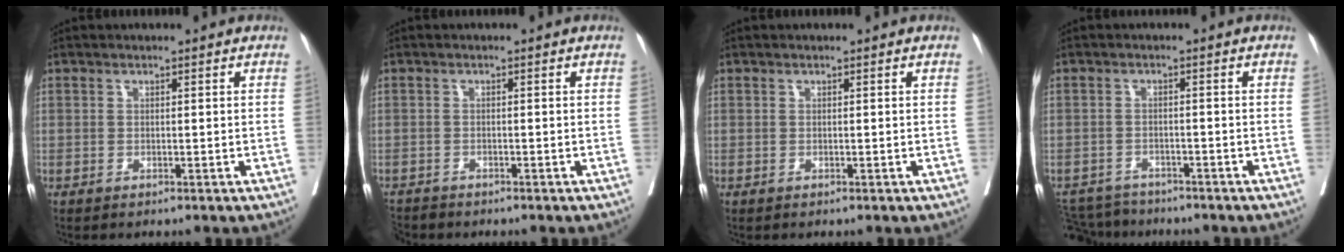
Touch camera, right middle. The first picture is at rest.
{"total": 3.1, "force": [-2.9, 1.1, 0.0], "torque": [-0.001, -0.007, -0.053]}
{"total": 0.0}
{"total": 6.7, "force": [-6.3, 2.1, 0.5], "torque": [-0.006, -0.003, -0.099]}